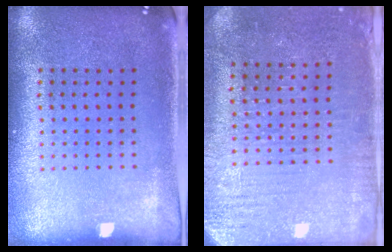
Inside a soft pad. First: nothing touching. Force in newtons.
{"total": 3.0, "press": 2.9, "slide": 0.7}